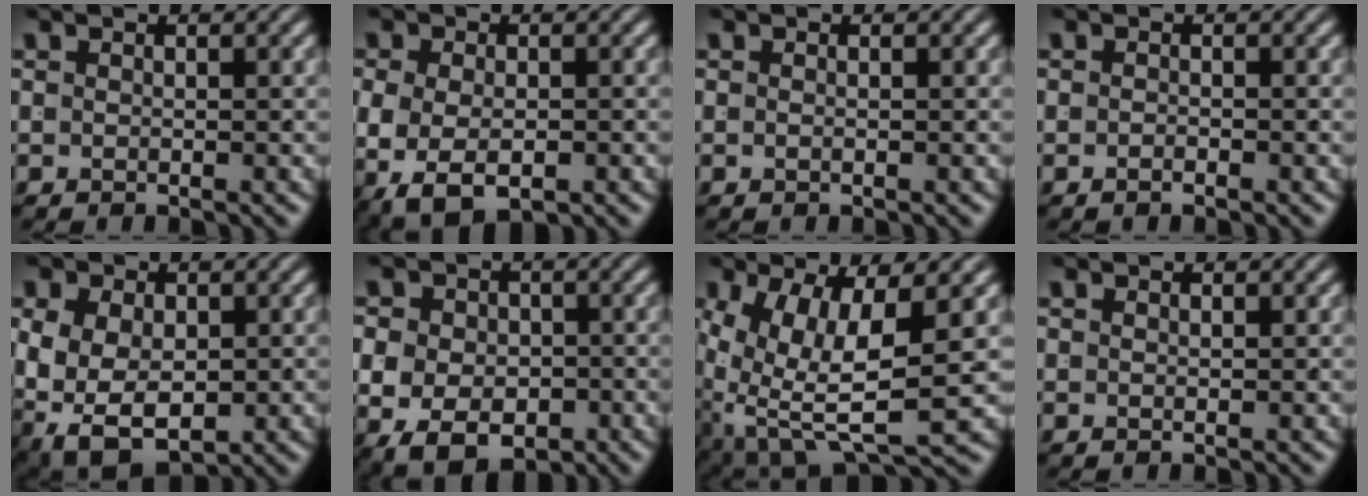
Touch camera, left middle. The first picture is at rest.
{"total": 6.9, "force": [-2.6, 4.7, 4.3], "torque": [-0.106, -0.040, -0.021]}
{"total": 0.6, "force": [-0.3, -0.5, 0.2], "torque": [-0.005, -0.001, -0.004]}
{"total": 0.8, "force": [-0.7, -0.5, 0.1], "torque": [-0.001, -0.003, -0.011]}
{"total": 11.3, "force": [-4.0, 8.9, 5.7], "torque": [-0.160, -0.069, -0.043]}
{"total": 8.3, "force": [-2.9, 6.4, 4.4], "torque": [-0.083, -0.035, -0.031]}
{"total": 9.8, "force": [-1.4, 5.4, 8.1], "torque": [-0.154, -0.059, 0.005]}
{"total": 0.6, "force": [0.2, -0.5, 0.1], "torque": [0.001, -0.003, 0.006]}